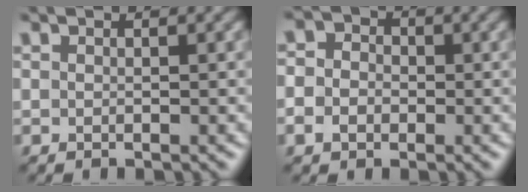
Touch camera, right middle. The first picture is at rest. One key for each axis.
{"total": 4.2, "fx": 0.1, "fy": 3.6, "fz": 2.0, "tx": -0.025, "ty": 0.017, "tz": -0.028}